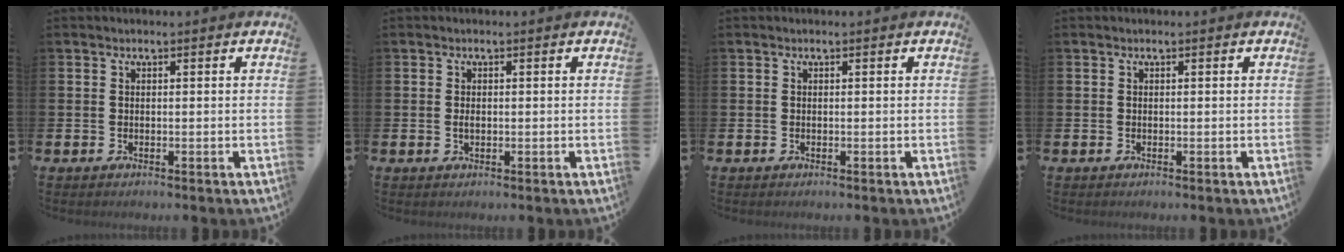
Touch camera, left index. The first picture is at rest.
{"total": 0.9, "force": [-0.1, 0.5, 0.8], "torque": [-0.010, 0.002, -0.004]}
{"total": 0.0}
{"total": 0.0}